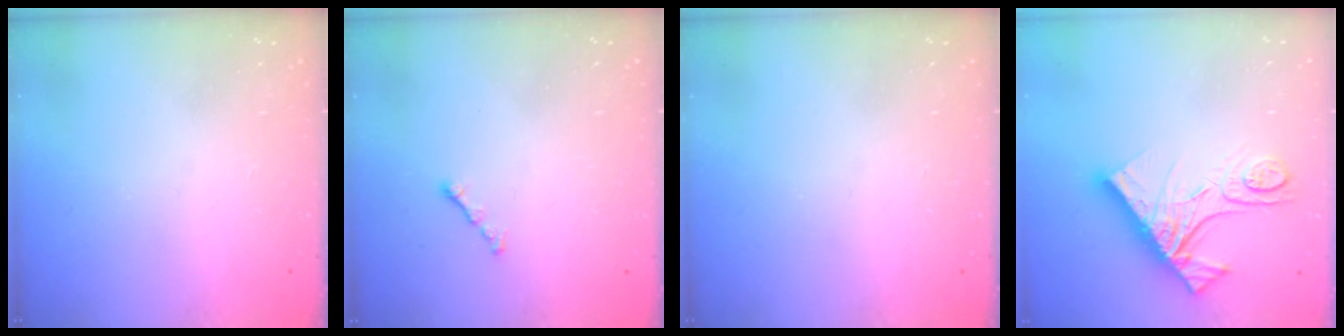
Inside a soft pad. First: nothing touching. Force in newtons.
{"total": 1.2, "press": 1.1, "slide": 0.5}
{"total": 0.0}
{"total": 17.9, "press": 17.8, "slide": 2.0}